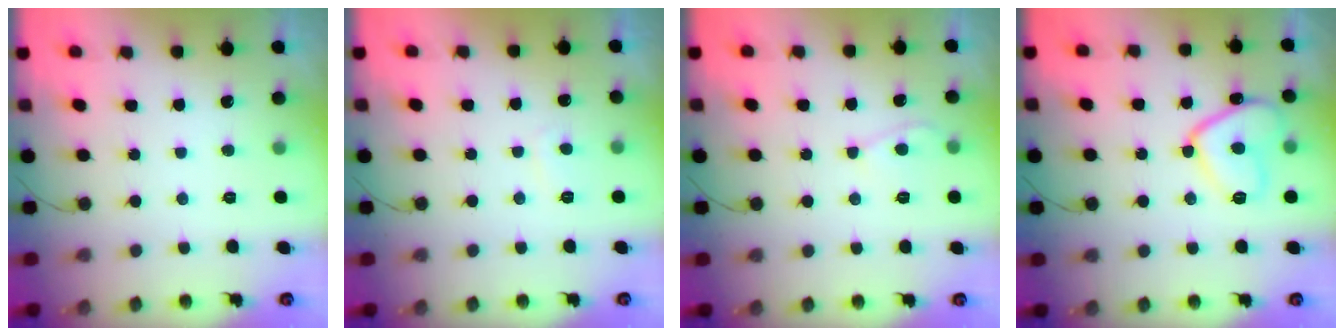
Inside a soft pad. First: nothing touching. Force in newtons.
{"total": 1.2, "press": 1.1, "slide": 0.5}
{"total": 4.4, "press": 4.4, "slide": 0.4}
{"total": 10.8, "press": 10.8, "slide": 1.2}